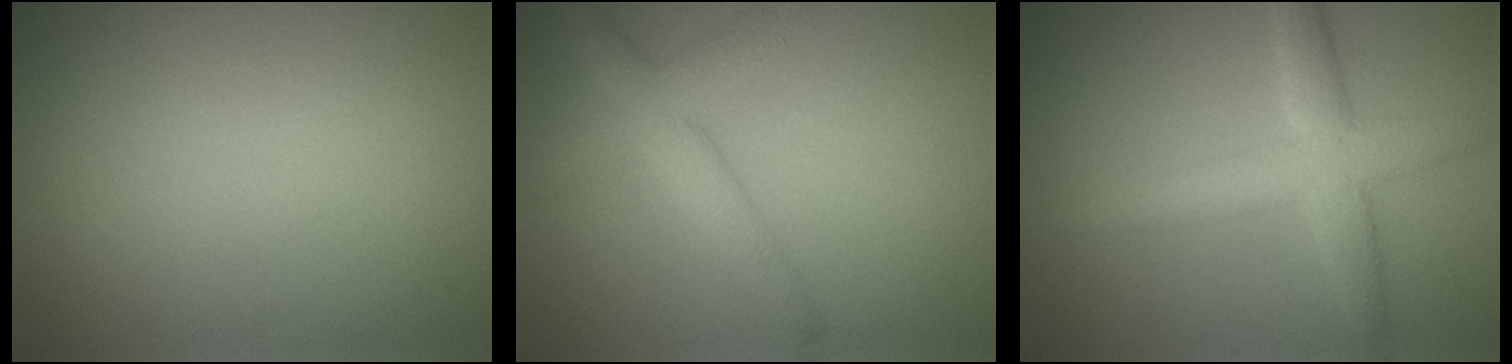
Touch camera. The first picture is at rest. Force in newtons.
{"total": 3.6, "press": 3.6, "slide": 0.1}
{"total": 4.6, "press": 4.6, "slide": 0.1}